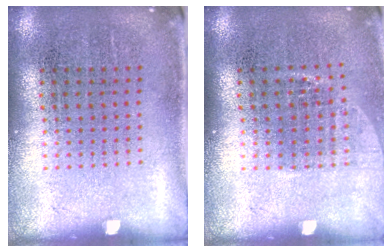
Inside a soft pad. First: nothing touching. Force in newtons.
{"total": 1.0, "press": 0.9, "slide": 0.6}